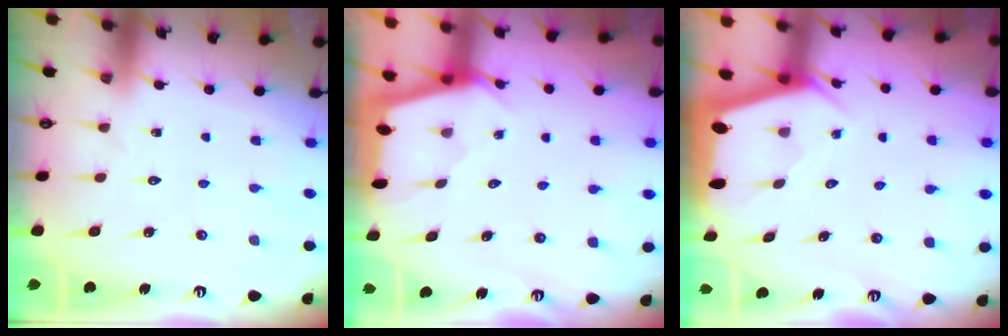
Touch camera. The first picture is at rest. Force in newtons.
{"total": 2.3, "press": 2.3, "slide": 0.3}
{"total": 2.1, "press": 2.0, "slide": 0.3}